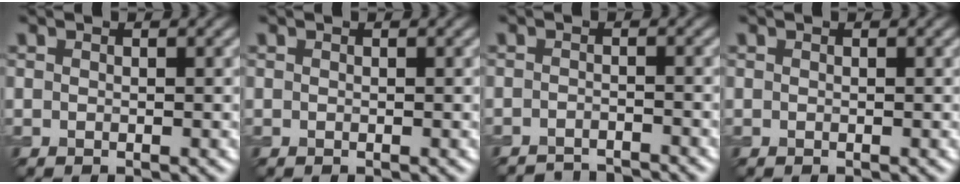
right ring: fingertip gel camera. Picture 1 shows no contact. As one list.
[{"total": 0.0}, {"total": 3.4, "force": [-3.4, 0.3, 0.4], "torque": [0.000, -0.006, -0.053]}, {"total": 0.0}]